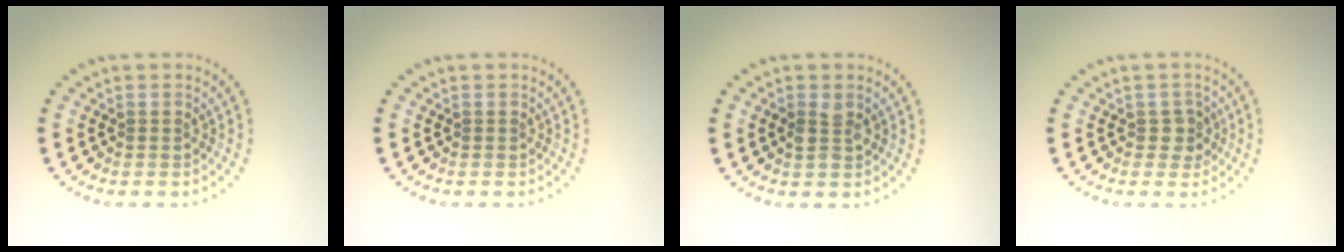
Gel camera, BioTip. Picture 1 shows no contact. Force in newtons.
{"total": 0.0}
{"total": 1.4, "press": 1.4, "slide": 0.2}
{"total": 1.6, "press": 1.5, "slide": 0.6}